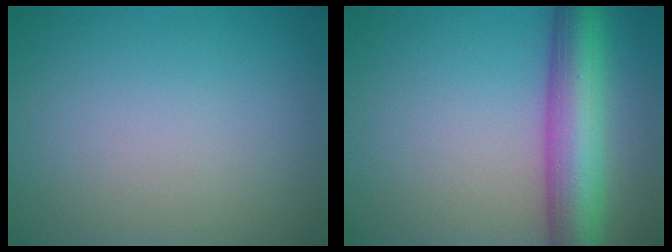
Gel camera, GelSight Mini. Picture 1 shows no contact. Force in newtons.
{"total": 8.5, "press": 8.5, "slide": 0.3}